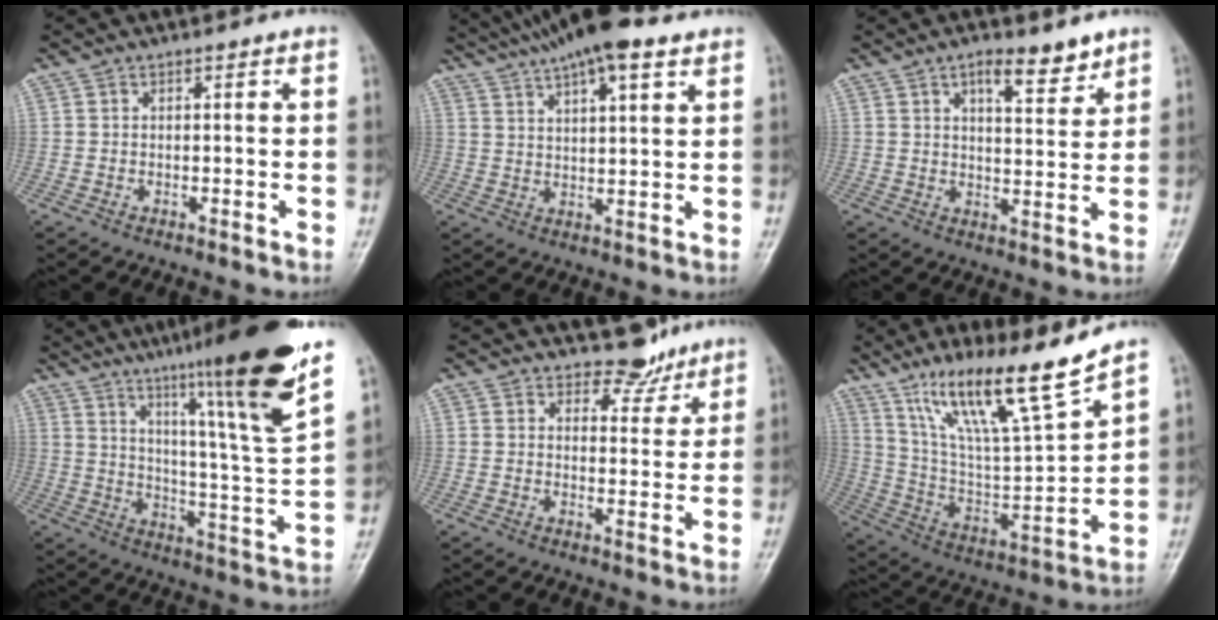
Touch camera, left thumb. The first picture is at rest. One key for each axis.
{"total": 14.4, "fx": 10.1, "fy": 3.6, "fz": 9.6, "tx": -0.153, "ty": 0.000, "tz": 0.169}
{"total": 7.1, "fx": 4.8, "fy": 2.5, "fz": 4.5, "tx": -0.049, "ty": -0.033, "tz": 0.073}
{"total": 22.5, "fx": 15.2, "fy": 0.5, "fz": 16.6, "tx": -0.230, "ty": -0.071, "tz": 0.229}
{"total": 4.8, "fx": 4.1, "fy": 2.4, "fz": 0.4, "tx": 0.021, "ty": -0.033, "tz": 0.059}
{"total": 19.1, "fx": 13.3, "fy": 2.2, "fz": 13.5, "tx": -0.216, "ty": -0.064, "tz": 0.248}